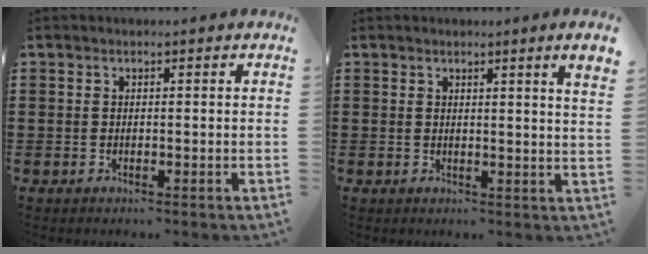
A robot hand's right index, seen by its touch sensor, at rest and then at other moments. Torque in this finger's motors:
{"motor_torque": [-0.08, 0.20, 0.18, 0.01]}